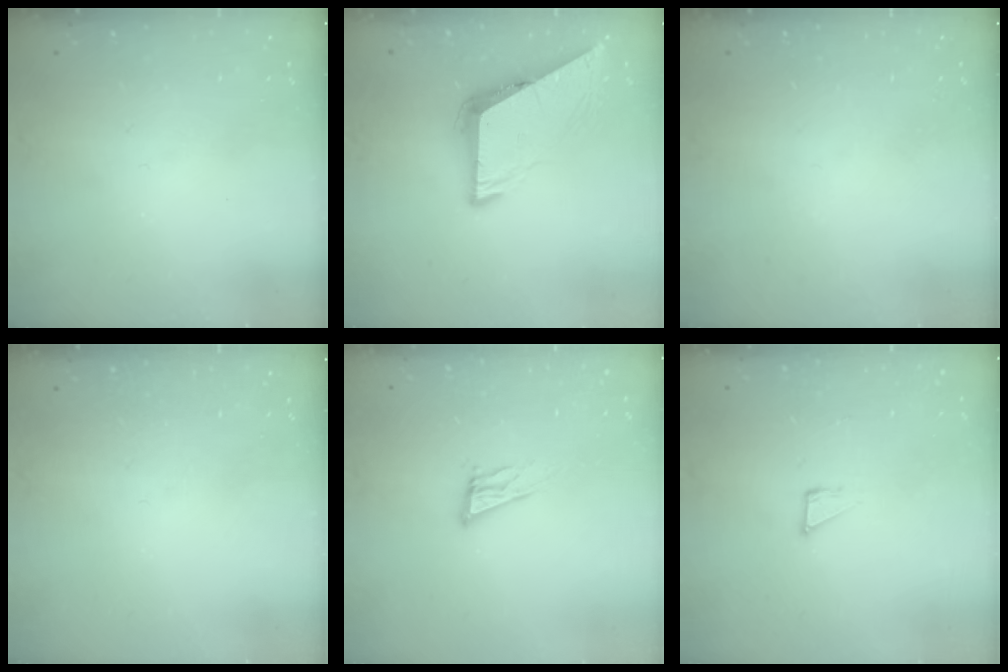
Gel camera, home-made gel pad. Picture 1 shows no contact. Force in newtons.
{"total": 7.9, "press": 7.9, "slide": 0.4}
{"total": 0.0}
{"total": 0.0}
{"total": 9.3, "press": 9.0, "slide": 2.5}
{"total": 2.6, "press": 2.6, "slide": 0.1}